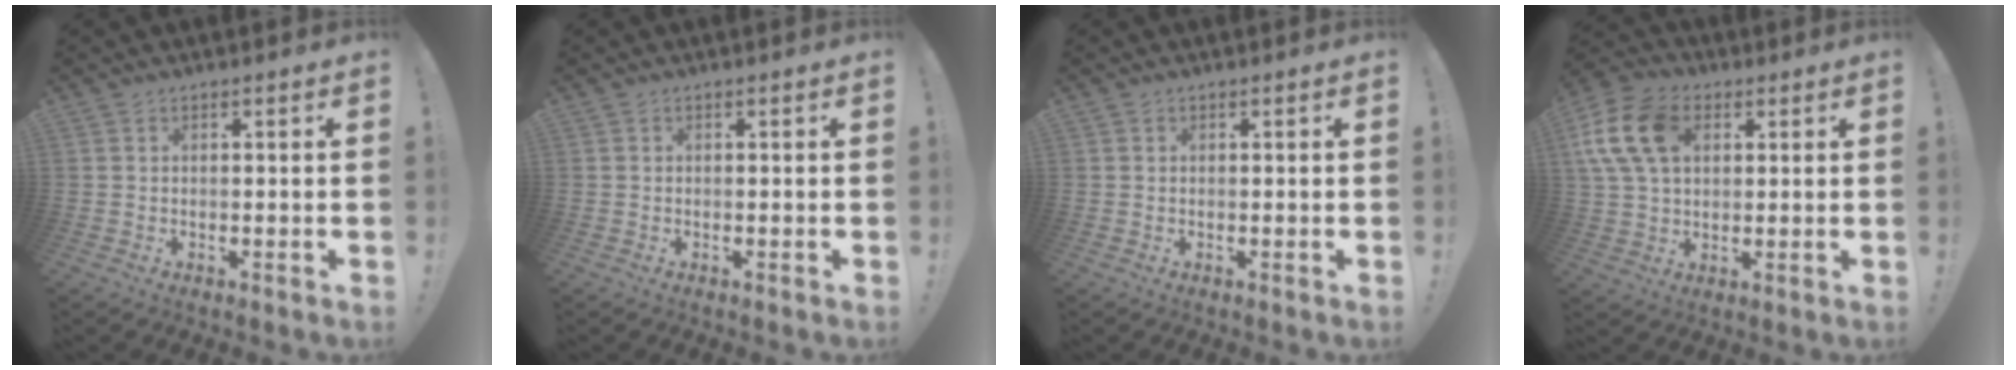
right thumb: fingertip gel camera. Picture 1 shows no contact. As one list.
[{"total": 0.0}, {"total": 0.0}, {"total": 15.2, "force": [4.5, 10.5, 10.1], "torque": [-0.194, 0.002, 0.091]}]